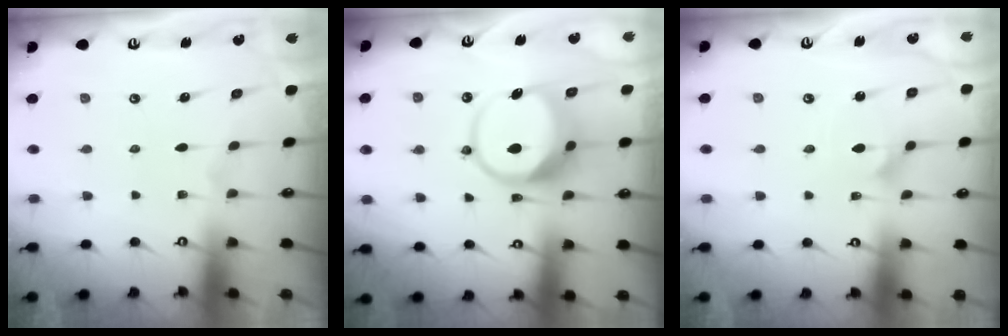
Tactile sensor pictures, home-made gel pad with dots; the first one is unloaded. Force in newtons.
{"total": 11.4, "press": 11.2, "slide": 1.8}
{"total": 2.0, "press": 2.0, "slide": 0.1}